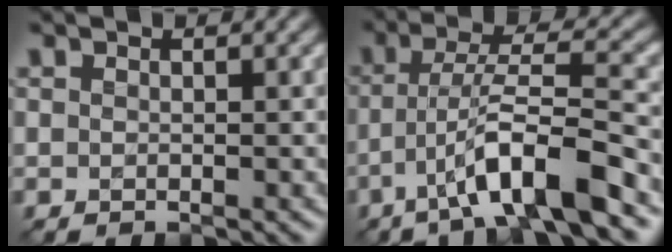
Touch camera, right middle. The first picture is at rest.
{"total": 7.8, "force": [-3.9, 1.3, 6.6], "torque": [-0.113, 0.013, -0.073]}